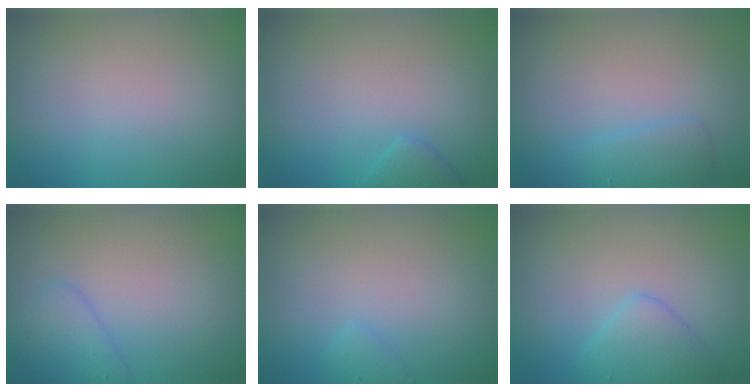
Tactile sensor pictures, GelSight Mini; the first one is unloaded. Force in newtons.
{"total": 1.3, "press": 1.3, "slide": 0.1}
{"total": 2.1, "press": 2.1, "slide": 0.2}
{"total": 2.2, "press": 2.2, "slide": 0.1}
{"total": 0.9, "press": 0.9, "slide": 0.0}
{"total": 2.7, "press": 2.7, "slide": 0.2}